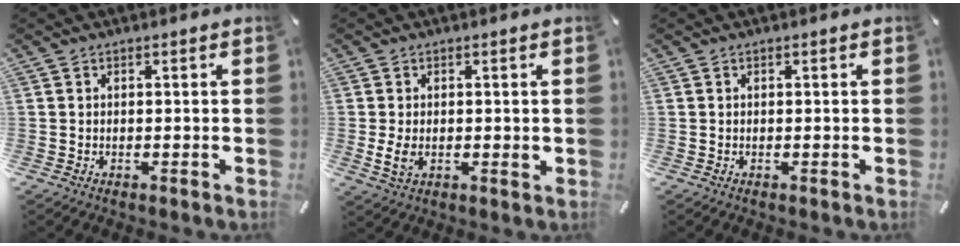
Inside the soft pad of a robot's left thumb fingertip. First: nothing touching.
{"total": 3.8, "force": [-0.2, 2.4, 3.0], "torque": [-0.067, -0.009, -0.007]}
{"total": 0.0}